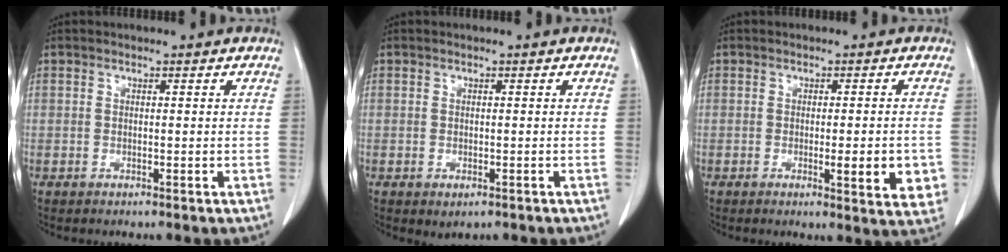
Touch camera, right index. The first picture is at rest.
{"total": 1.5, "force": [-0.8, 0.9, 0.9], "torque": [-0.014, -0.002, -0.001]}
{"total": 7.0, "force": [-1.6, 1.5, 6.6], "torque": [-0.074, -0.010, -0.019]}